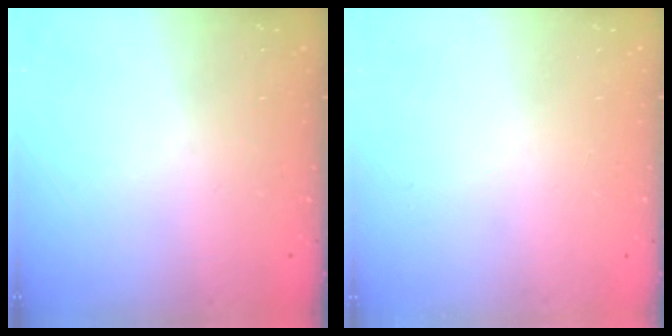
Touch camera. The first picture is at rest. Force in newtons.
{"total": 0.0}